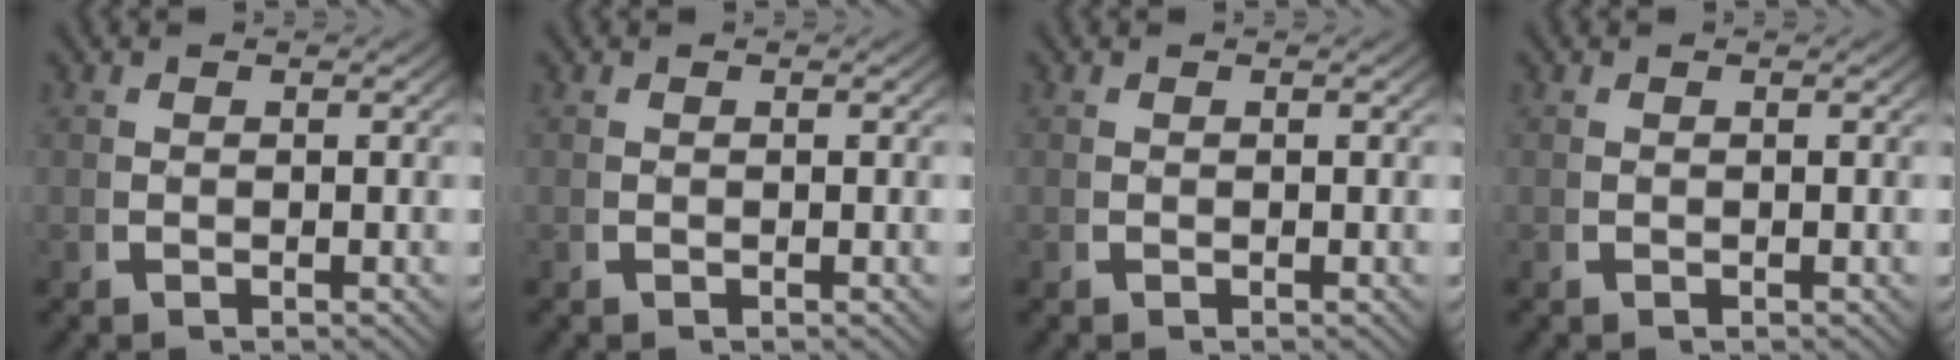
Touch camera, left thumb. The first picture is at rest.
{"total": 0.0}
{"total": 0.0}
{"total": 0.0}